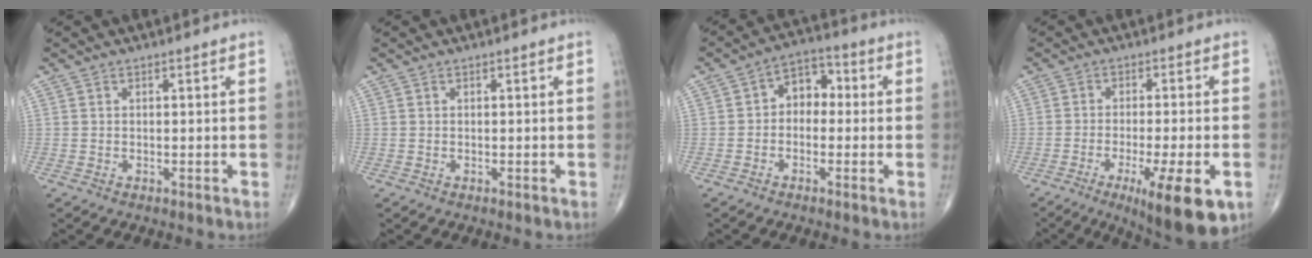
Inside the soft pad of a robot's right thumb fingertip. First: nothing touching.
{"total": 0.0}
{"total": 6.5, "force": [-0.1, 4.8, 4.4], "torque": [-0.038, 0.028, -0.019]}
{"total": 13.3, "force": [-5.6, 2.8, 11.6], "torque": [-0.160, -0.008, -0.078]}